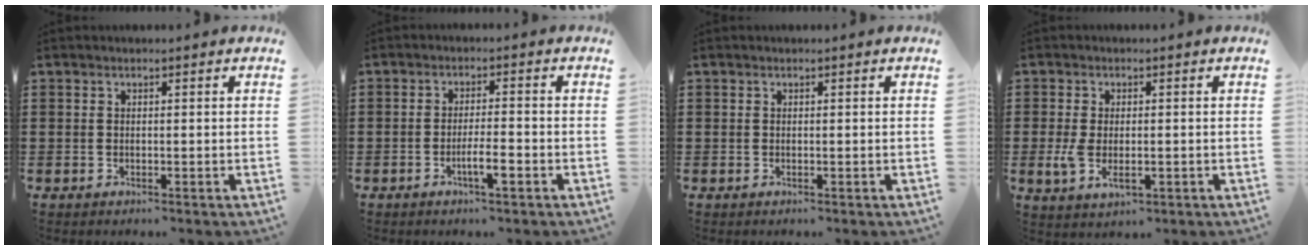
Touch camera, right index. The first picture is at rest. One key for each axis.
{"total": 3.9, "fx": -1.9, "fy": 0.5, "fz": 3.4, "tx": -0.057, "ty": 0.002, "tz": -0.035}
{"total": 0.0}
{"total": 3.8, "fx": -0.6, "fy": 2.0, "fz": 3.2, "tx": -0.075, "ty": -0.003, "tz": -0.013}